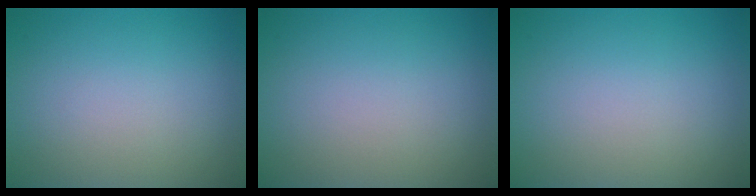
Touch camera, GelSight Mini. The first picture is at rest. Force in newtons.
{"total": 0.0}
{"total": 0.0}